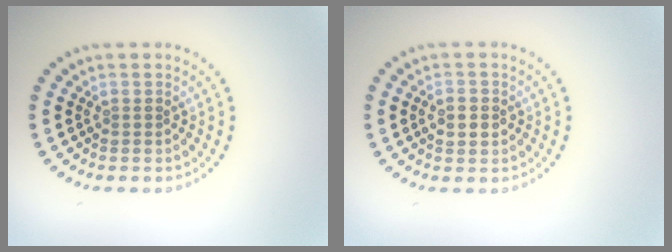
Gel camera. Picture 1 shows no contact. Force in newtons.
{"total": 2.3, "press": 2.3, "slide": 0.1}